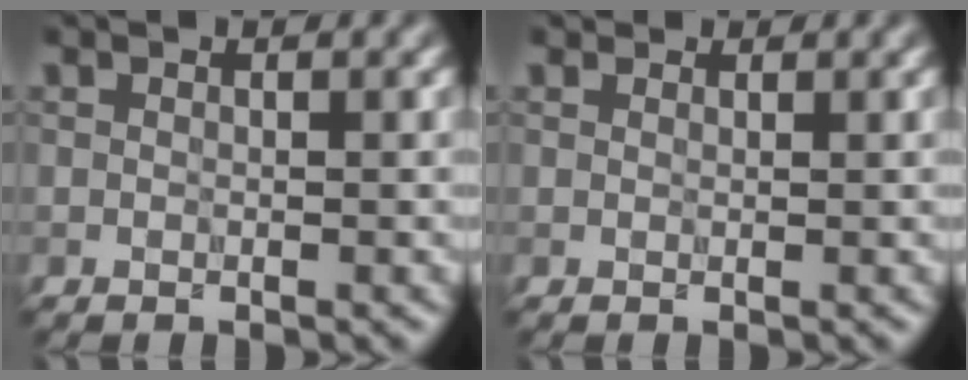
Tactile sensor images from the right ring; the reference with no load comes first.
{"total": 1.0, "force": [0.9, 0.3, 0.2], "torque": [-0.006, -0.005, 0.006]}